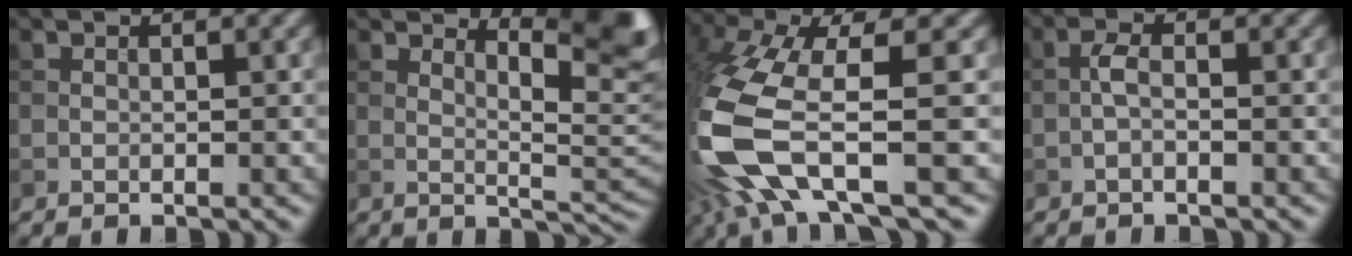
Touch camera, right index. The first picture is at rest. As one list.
[{"total": 6.4, "force": [3.9, 1.6, 4.8], "torque": [-0.059, -0.003, 0.064]}, {"total": 12.1, "force": [-3.7, 4.1, 10.7], "torque": [-0.250, -0.019, -0.069]}, {"total": 1.5, "force": [-0.6, 0.4, 1.3], "torque": [-0.025, 0.004, -0.015]}]